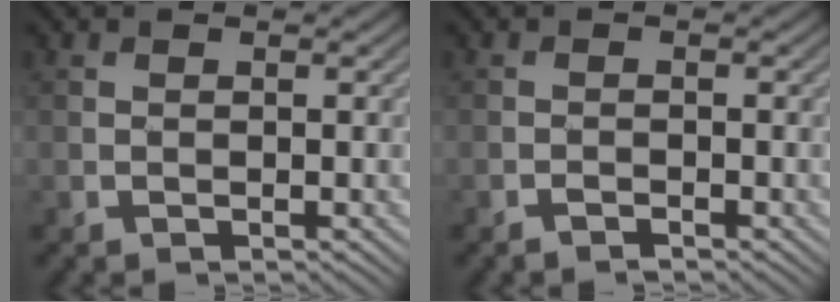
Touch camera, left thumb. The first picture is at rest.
{"total": 1.1, "force": [-0.9, 0.2, 0.5], "torque": [-0.012, 0.000, -0.019]}